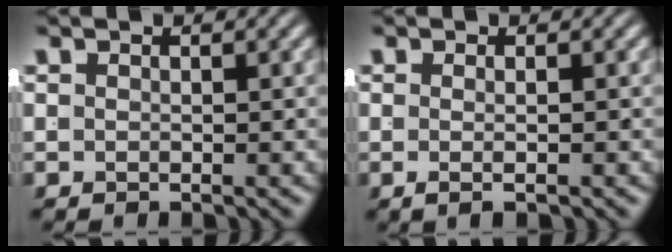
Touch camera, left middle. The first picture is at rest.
{"total": 1.4, "force": [-0.7, -0.6, 1.1], "torque": [-0.019, -0.004, -0.009]}